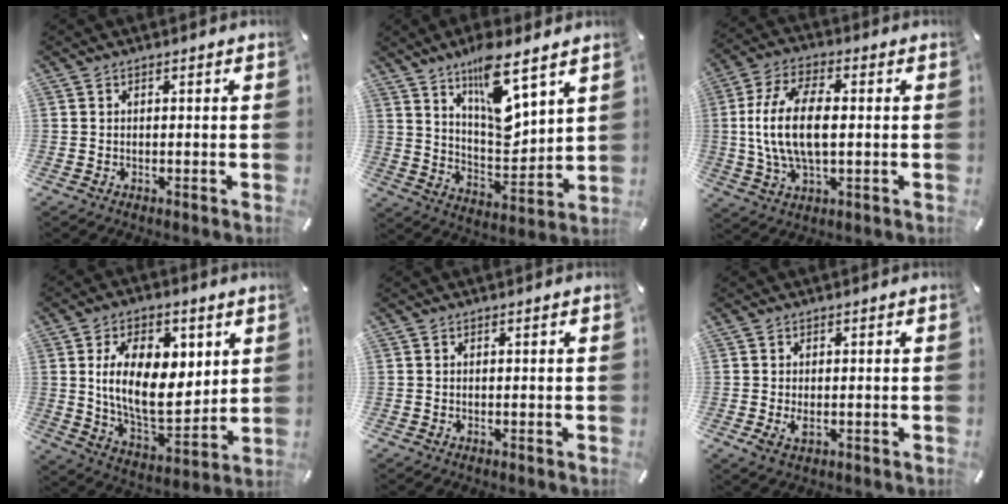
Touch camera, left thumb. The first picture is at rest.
{"total": 14.1, "force": [9.4, 5.0, 9.3], "torque": [-0.140, -0.064, 0.159]}
{"total": 14.6, "force": [0.5, 7.3, 12.6], "torque": [-0.263, 0.001, 0.010]}
{"total": 17.9, "force": [4.3, 10.5, 13.8], "torque": [-0.241, -0.020, 0.073]}
{"total": 0.0}
{"total": 2.8, "force": [-0.3, 1.4, 2.4], "torque": [-0.057, -0.004, -0.008]}